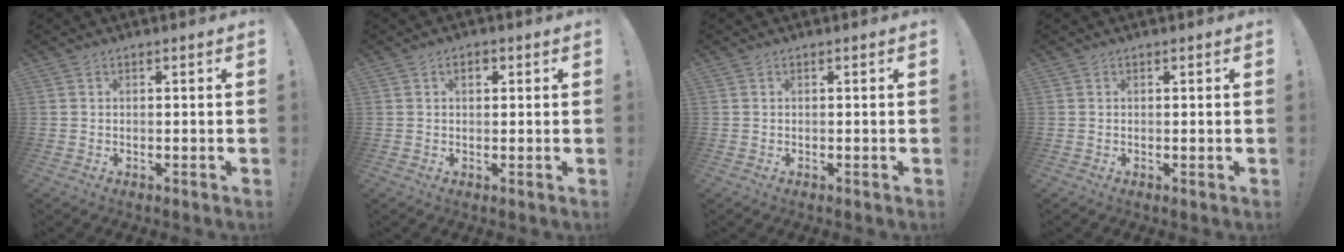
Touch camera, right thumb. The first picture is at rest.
{"total": 2.0, "force": [0.7, 1.2, 1.5], "torque": [-0.024, 0.003, 0.009]}
{"total": 0.0}
{"total": 0.0}